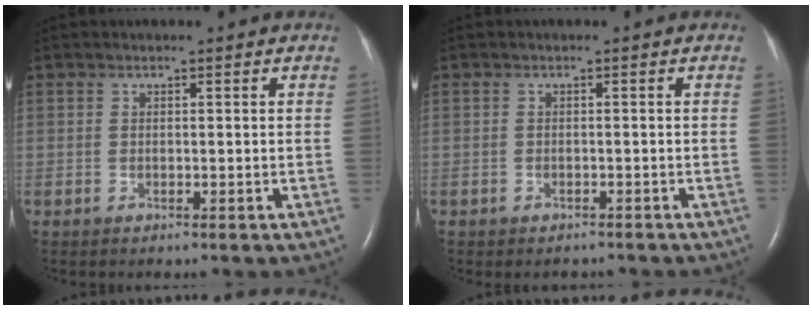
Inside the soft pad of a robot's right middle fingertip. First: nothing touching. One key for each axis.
{"total": 1.8, "fx": -1.6, "fy": 0.7, "fz": 0.2, "tx": -0.008, "ty": -0.001, "tz": -0.020}